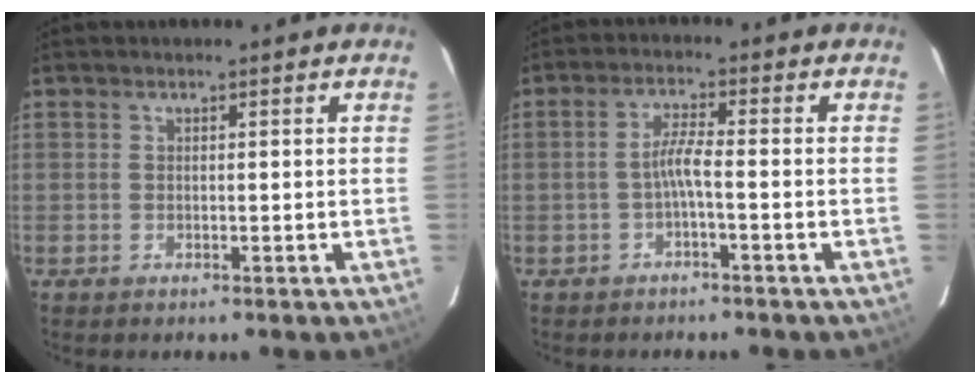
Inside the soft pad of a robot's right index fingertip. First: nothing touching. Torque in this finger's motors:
{"motor_torque": [0.78, -0.23, 0.44, 0.11]}